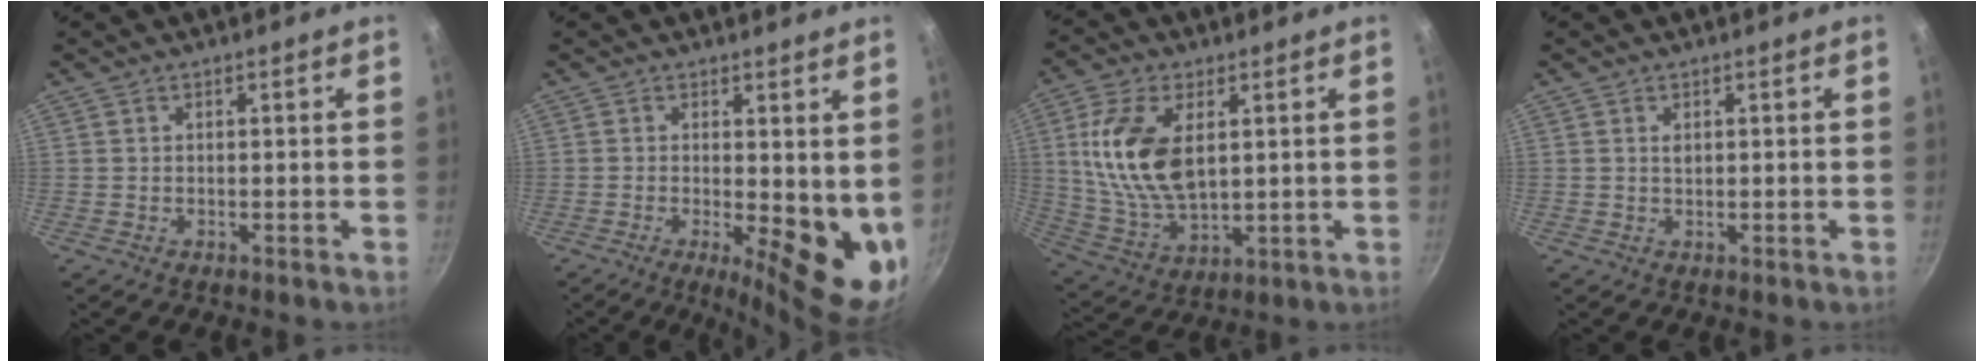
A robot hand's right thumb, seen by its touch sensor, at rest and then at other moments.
{"total": 12.3, "force": [-0.4, 4.6, 11.4], "torque": [-0.128, -0.023, 0.003]}
{"total": 15.6, "force": [3.4, 8.7, 12.5], "torque": [-0.232, -0.015, 0.075]}
{"total": 1.0, "force": [0.4, 0.6, 0.7], "torque": [-0.011, 0.001, 0.007]}